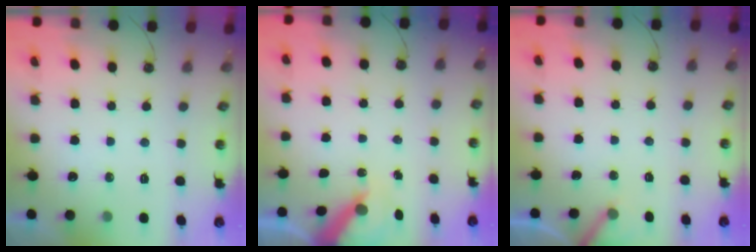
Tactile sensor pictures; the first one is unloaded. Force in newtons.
{"total": 6.0, "press": 6.0, "slide": 0.7}
{"total": 4.1, "press": 4.1, "slide": 0.1}